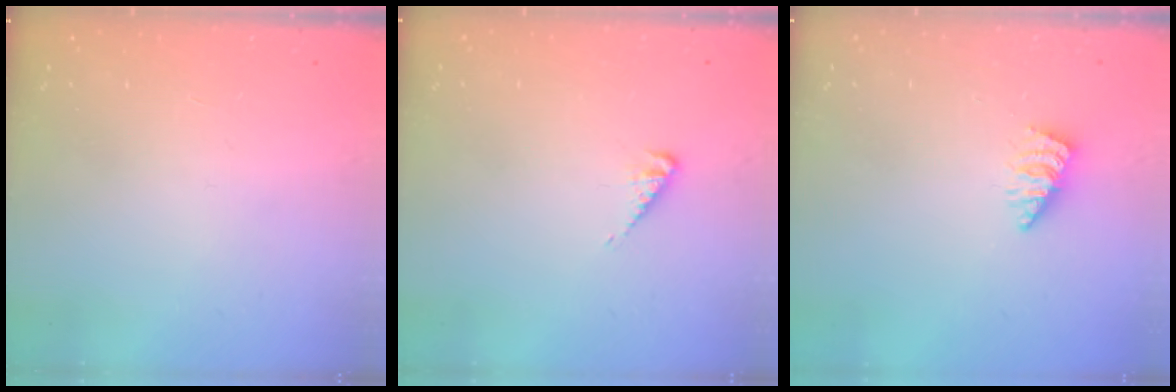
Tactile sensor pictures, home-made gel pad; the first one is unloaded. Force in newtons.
{"total": 4.2, "press": 4.1, "slide": 0.7}
{"total": 2.3, "press": 2.3, "slide": 0.3}